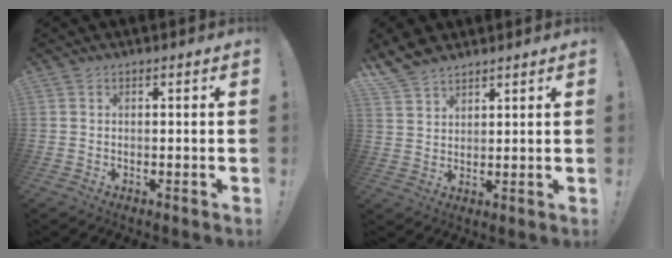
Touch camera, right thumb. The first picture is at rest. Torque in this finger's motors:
{"motor_torque": [-0.83, 0.96, 0.07, 0.06, 0.00]}